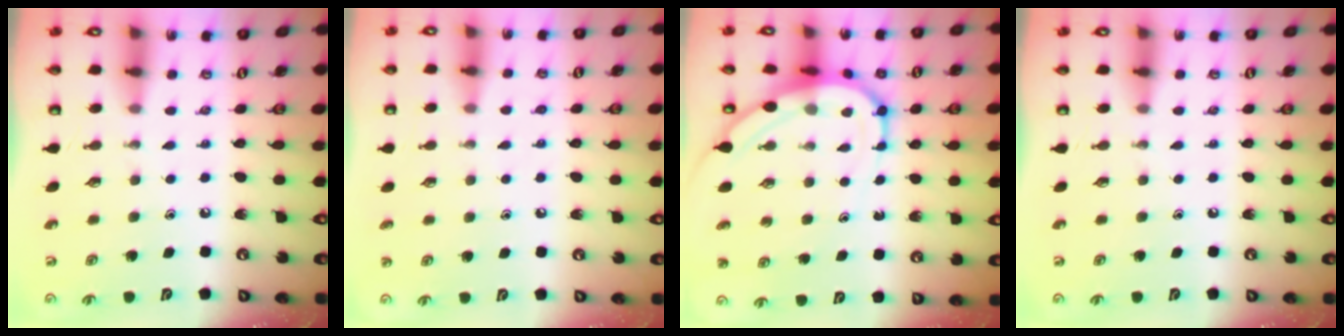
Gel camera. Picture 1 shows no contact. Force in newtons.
{"total": 4.8, "press": 4.7, "slide": 0.2}
{"total": 9.2, "press": 9.1, "slide": 0.8}
{"total": 0.0}